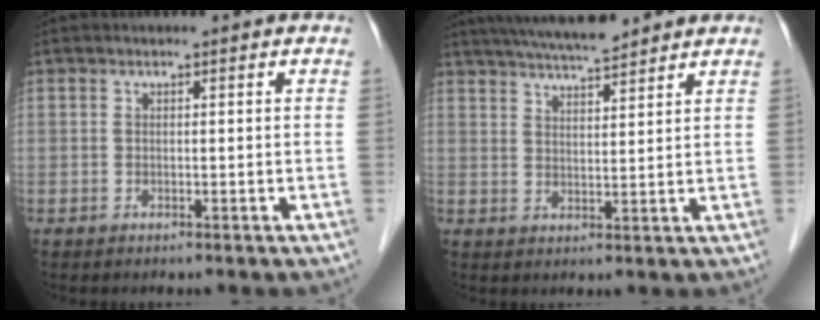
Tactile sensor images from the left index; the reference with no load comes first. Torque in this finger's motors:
{"motor_torque": [0.13, -0.10, 0.15, 0.05]}